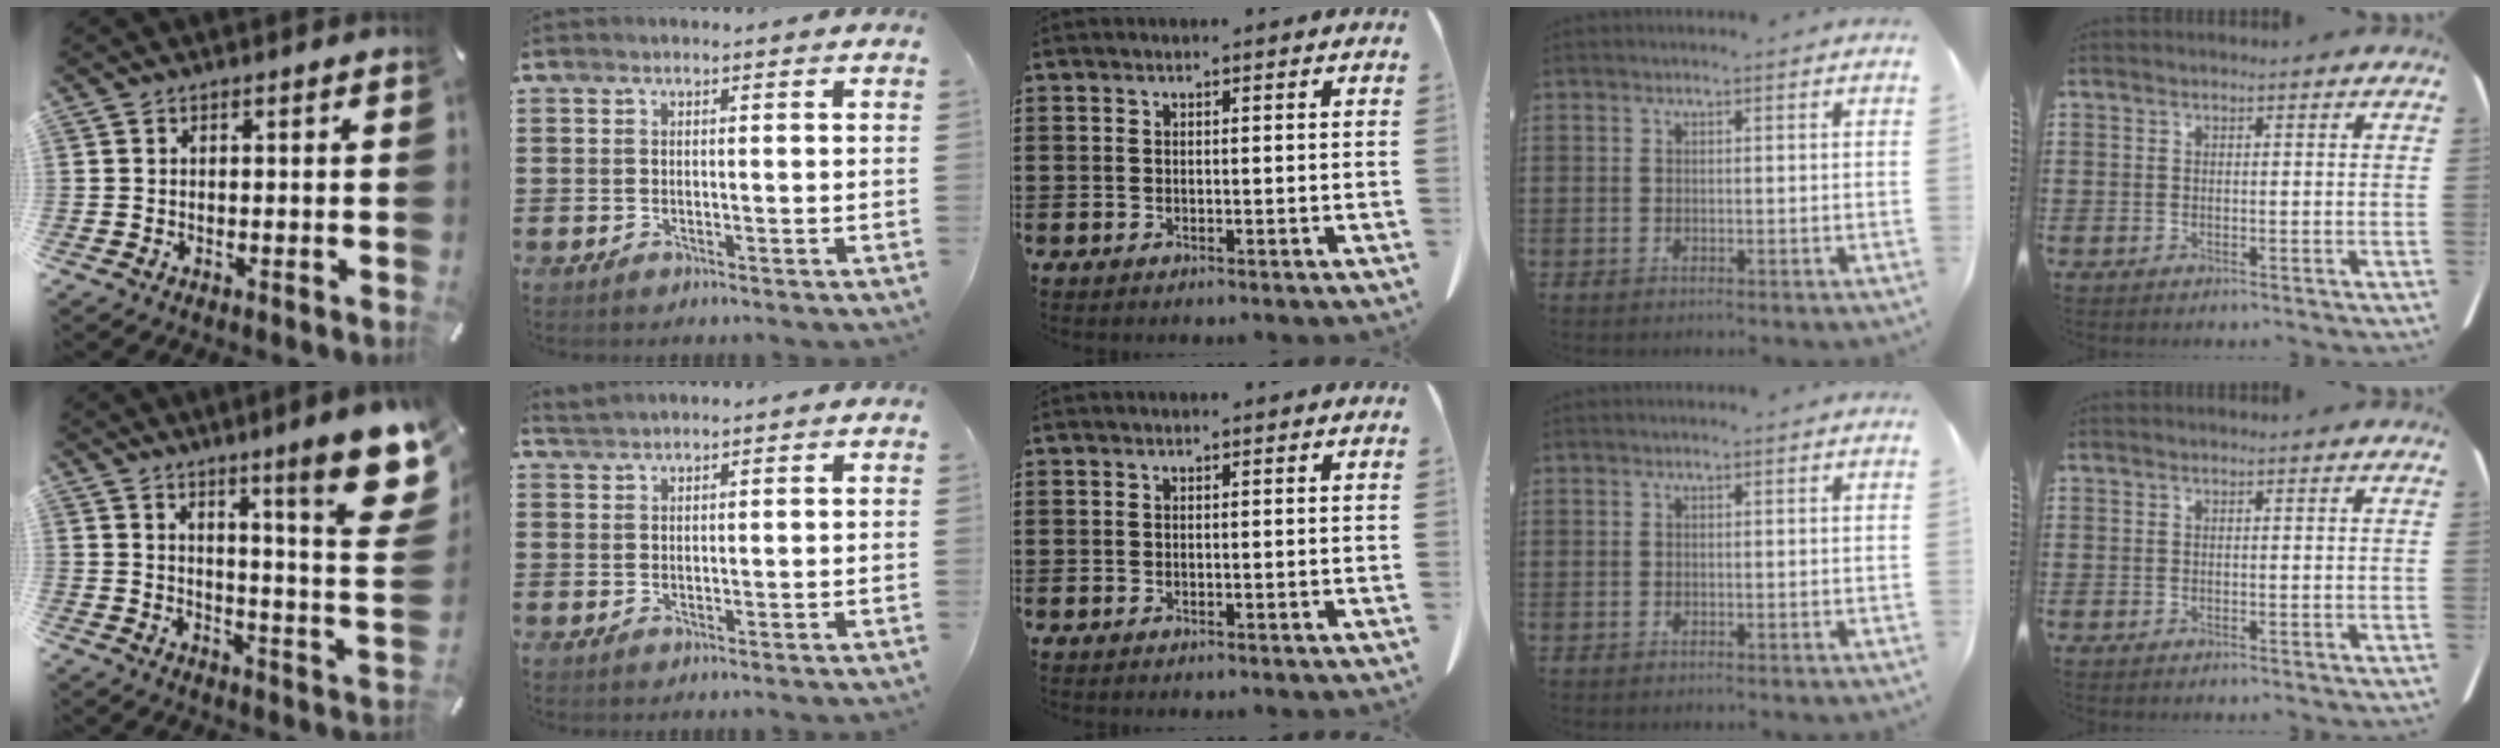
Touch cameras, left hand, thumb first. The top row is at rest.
{"thumb": {"total": 14.7, "force": [8.5, 1.9, 11.9], "torque": [-0.167, -0.070, 0.130]}, "index": {"total": 1.6, "force": [1.6, -0.2, 0.1], "torque": [-0.005, 0.002, 0.032]}}